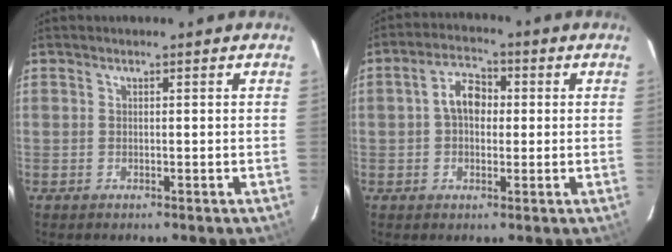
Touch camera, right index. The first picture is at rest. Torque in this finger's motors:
{"motor_torque": [1.08, 0.04, 0.44, 0.10]}